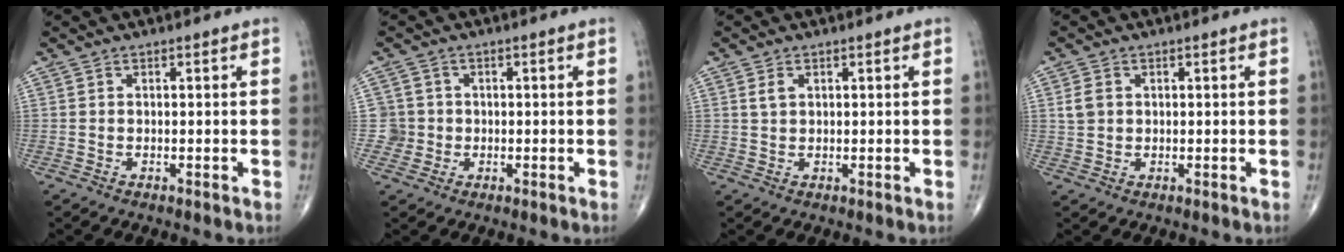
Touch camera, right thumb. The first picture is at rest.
{"total": 3.2, "force": [-0.3, 3.1, -0.4], "torque": [0.033, 0.010, -0.011]}
{"total": 1.7, "force": [0.7, 1.1, 1.1], "torque": [-0.017, 0.001, 0.016]}
{"total": 2.9, "force": [0.6, 2.3, 1.6], "torque": [-0.026, 0.002, 0.016]}